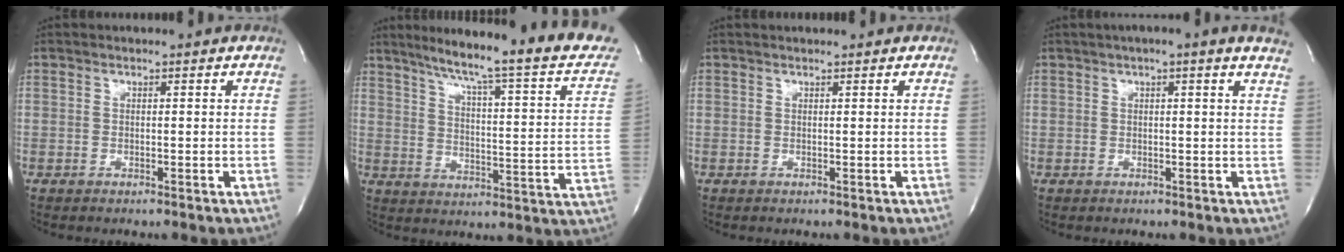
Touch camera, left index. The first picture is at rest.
{"total": 24.5, "force": [19.5, 1.8, 14.7], "torque": [-0.212, -0.022, 0.246]}
{"total": 1.5, "force": [1.4, 0.1, 0.5], "torque": [-0.007, 0.014, 0.020]}
{"total": 6.6, "force": [4.7, 0.2, 4.6], "torque": [-0.062, 0.017, 0.045]}